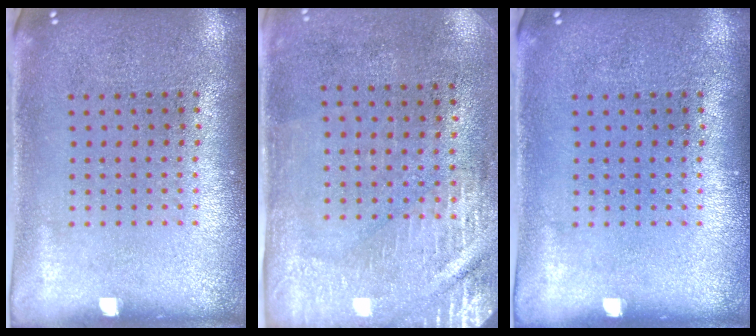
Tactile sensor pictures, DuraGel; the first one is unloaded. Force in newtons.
{"total": 2.9, "press": 2.5, "slide": 1.4}
{"total": 0.0}